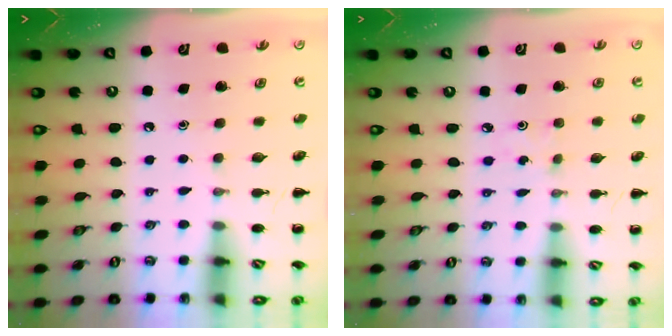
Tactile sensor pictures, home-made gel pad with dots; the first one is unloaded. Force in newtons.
{"total": 0.6, "press": 0.6, "slide": 0.2}